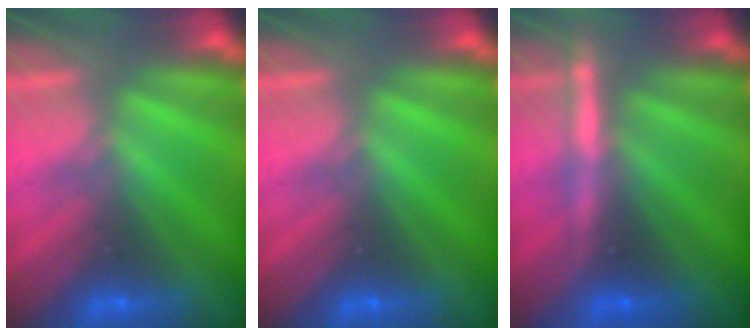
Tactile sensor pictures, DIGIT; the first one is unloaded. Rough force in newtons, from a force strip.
{"total": 0.0}
{"total": 3.3}